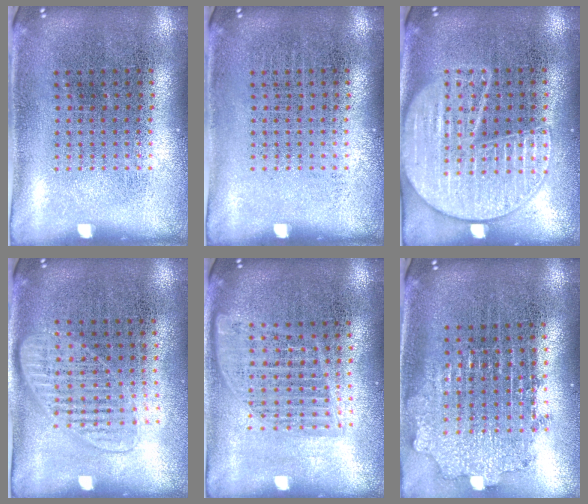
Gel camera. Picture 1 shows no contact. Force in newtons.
{"total": 0.0}
{"total": 2.3, "press": 2.3, "slide": 0.3}
{"total": 1.4, "press": 1.3, "slide": 0.6}
{"total": 1.6, "press": 1.4, "slide": 0.7}
{"total": 2.1, "press": 1.6, "slide": 1.2}